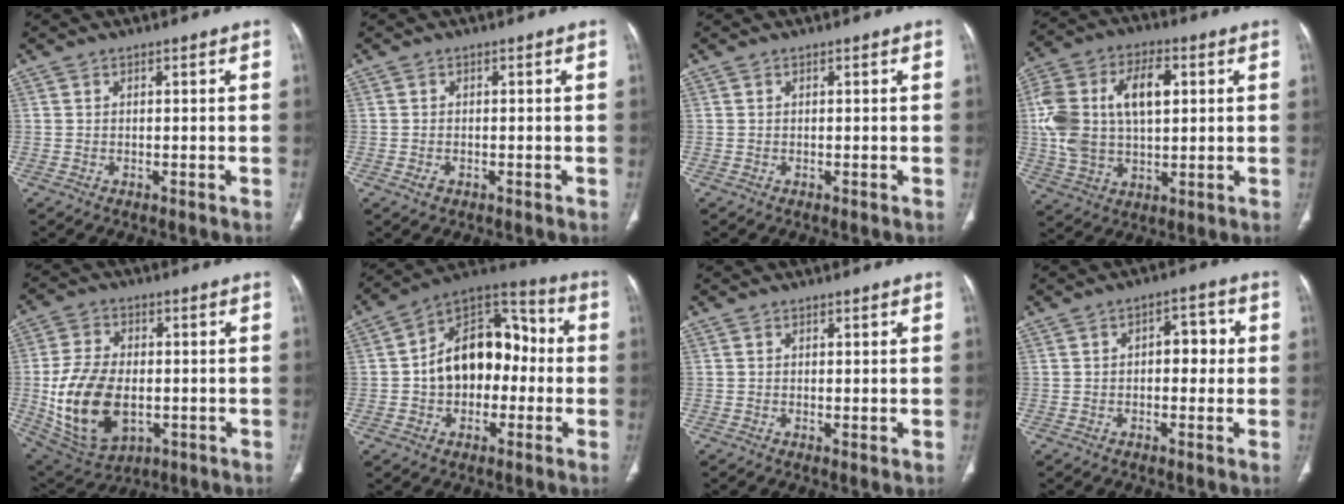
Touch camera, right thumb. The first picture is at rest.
{"total": 1.4, "force": [-0.6, 1.0, 0.8], "torque": [-0.017, 0.004, -0.008]}
{"total": 0.0}
{"total": 17.5, "force": [3.1, 10.3, 13.8], "torque": [-0.266, 0.016, 0.058]}
{"total": 16.8, "force": [-2.4, 10.4, 13.0], "torque": [-0.239, -0.003, -0.024]}
{"total": 17.5, "force": [-0.8, 12.0, 12.7], "torque": [-0.155, 0.049, -0.020]}
{"total": 0.9, "force": [0.0, 0.3, 0.8], "torque": [-0.018, -0.006, 0.001]}
{"total": 5.7, "force": [0.3, 3.4, 4.6], "torque": [-0.038, 0.018, -0.002]}